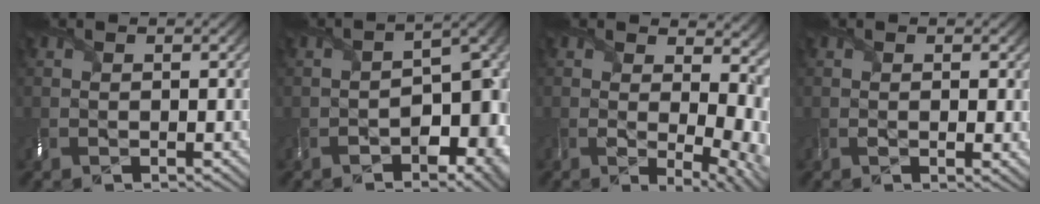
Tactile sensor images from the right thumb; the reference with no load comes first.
{"total": 9.9, "force": [-4.2, 5.2, 7.4], "torque": [-0.098, -0.027, -0.059]}
{"total": 13.2, "force": [0.7, 7.7, 10.8], "torque": [-0.126, -0.017, 0.050]}
{"total": 1.7, "force": [-0.2, 0.8, 1.5], "torque": [-0.030, -0.012, -0.002]}